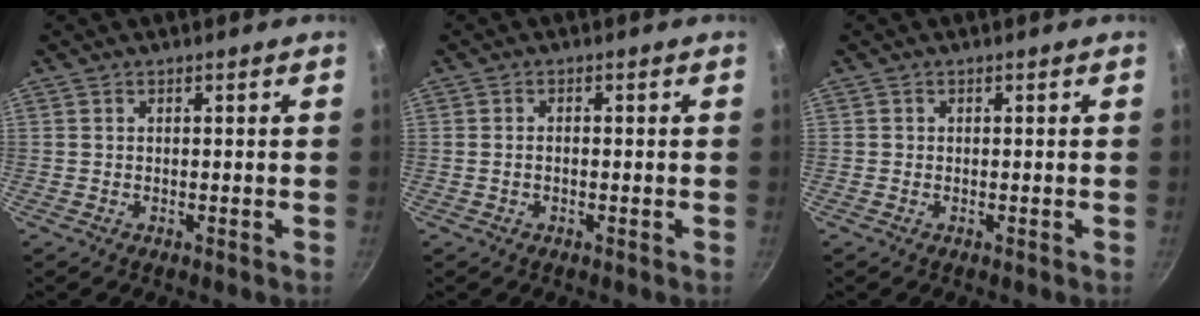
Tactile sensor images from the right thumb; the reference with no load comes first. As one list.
[{"total": 1.1, "force": [-0.3, 0.7, 0.8], "torque": [-0.016, 0.009, -0.007]}, {"total": 0.0}]